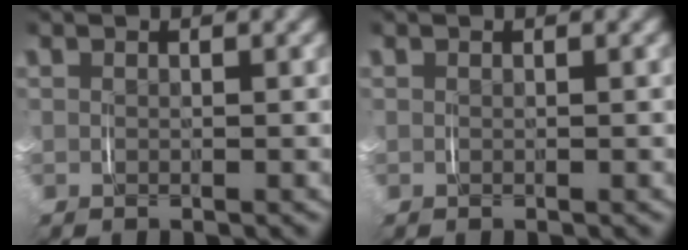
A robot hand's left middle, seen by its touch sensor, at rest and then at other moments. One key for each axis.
{"total": 0.0}